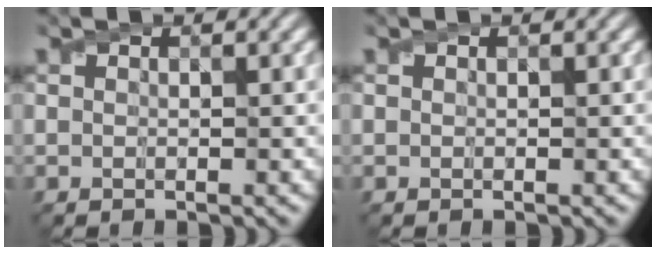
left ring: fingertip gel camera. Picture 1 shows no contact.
{"total": 0.0}